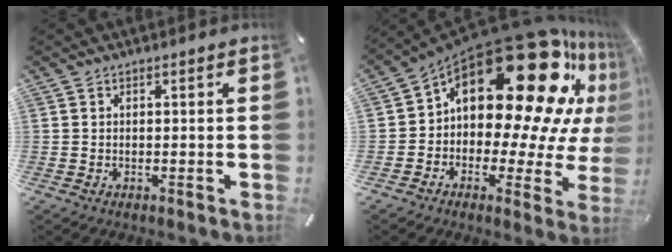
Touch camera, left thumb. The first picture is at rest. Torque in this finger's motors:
{"motor_torque": [1.72, 1.72, 1.64, -1.13, 0.63]}